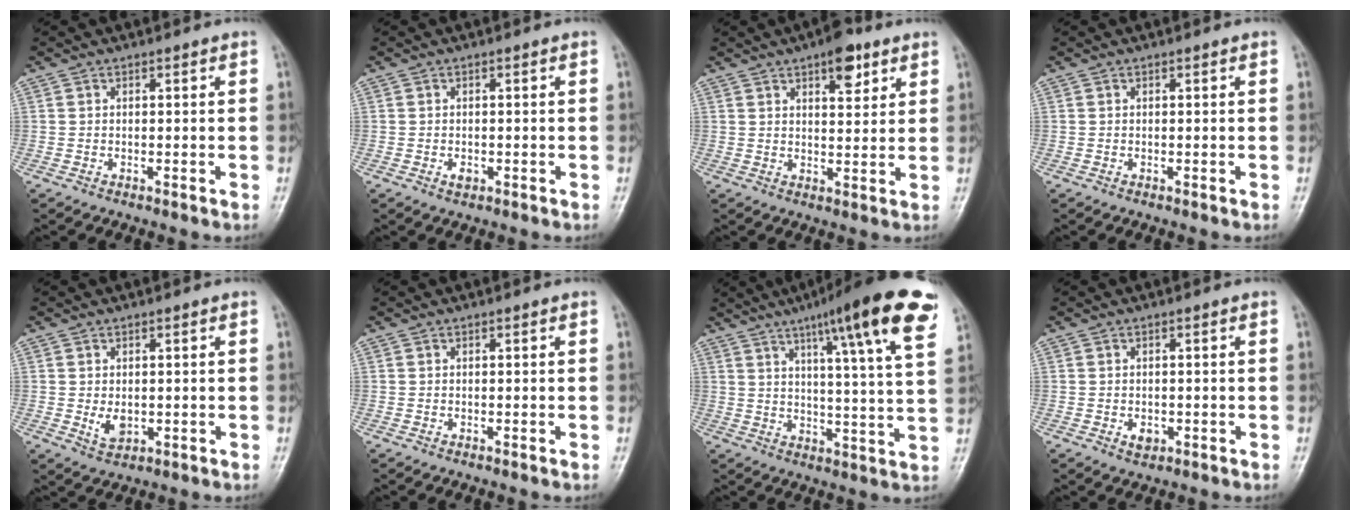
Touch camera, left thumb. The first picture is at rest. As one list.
[{"total": 1.3, "force": [-0.4, 0.9, 0.8], "torque": [-0.011, 0.000, -0.005]}, {"total": 7.1, "force": [4.1, 3.1, 5.0], "torque": [-0.049, -0.018, 0.053]}, {"total": 0.0}, {"total": 3.3, "force": [0.0, 2.2, 2.4], "torque": [-0.032, -0.008, 0.008]}, {"total": 0.0}, {"total": 20.3, "force": [11.7, 2.3, 16.4], "torque": [-0.221, -0.033, 0.152]}, {"total": 2.0, "force": [-0.5, 1.5, 1.2], "torque": [-0.012, 0.000, -0.003]}]